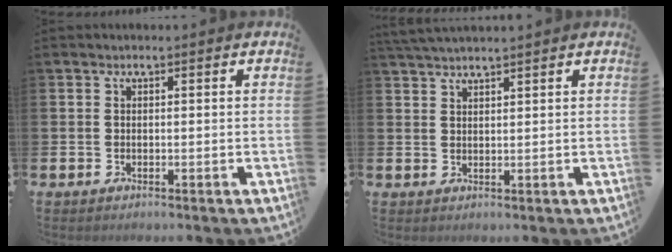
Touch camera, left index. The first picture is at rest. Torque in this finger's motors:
{"motor_torque": [1.08, -1.06, 0.46, 0.14]}